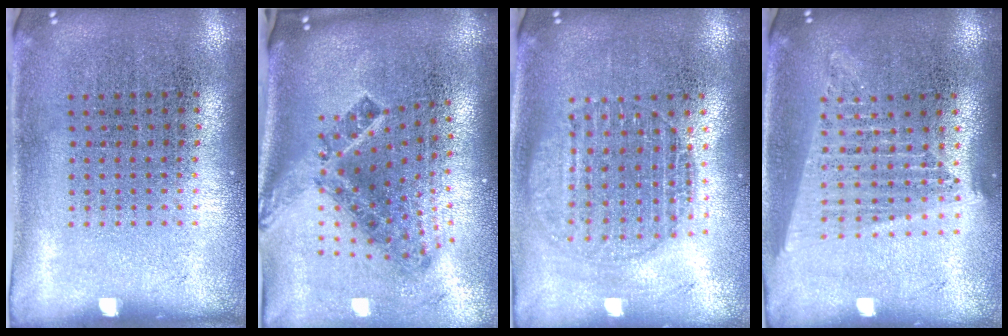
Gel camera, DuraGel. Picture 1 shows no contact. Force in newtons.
{"total": 2.2, "press": 1.3, "slide": 1.7}
{"total": 1.8, "press": 1.5, "slide": 1.0}
{"total": 1.8, "press": 1.6, "slide": 0.8}